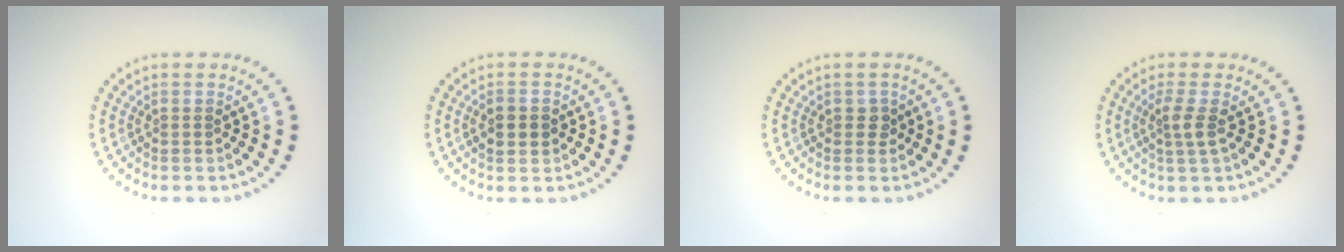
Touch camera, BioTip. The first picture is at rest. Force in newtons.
{"total": 2.5, "press": 2.5, "slide": 0.2}
{"total": 0.8, "press": 0.8, "slide": 0.3}
{"total": 1.9, "press": 1.4, "slide": 1.2}